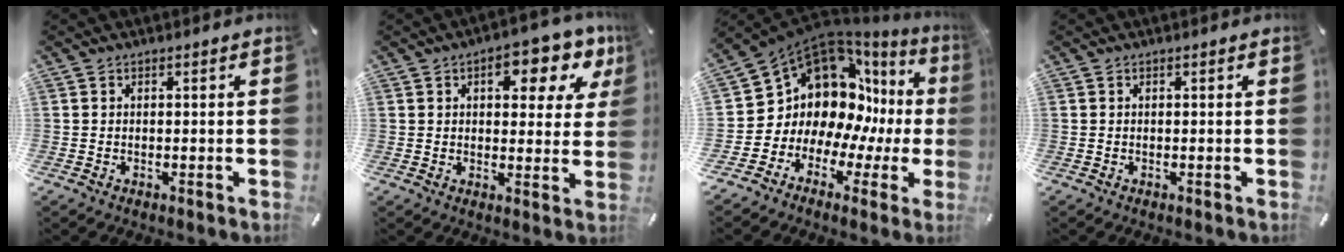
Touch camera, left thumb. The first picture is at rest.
{"total": 9.6, "force": [4.3, 5.4, 6.6], "torque": [-0.068, -0.021, 0.064]}
{"total": 13.9, "force": [4.7, 10.9, 7.3], "torque": [-0.142, -0.080, 0.089]}
{"total": 0.0}